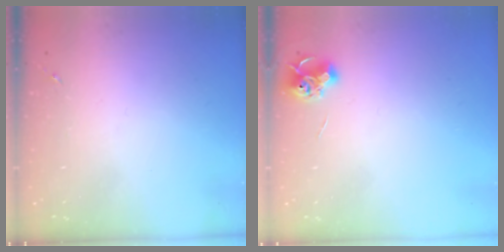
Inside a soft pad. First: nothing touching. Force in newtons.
{"total": 6.5, "press": 6.5, "slide": 0.8}